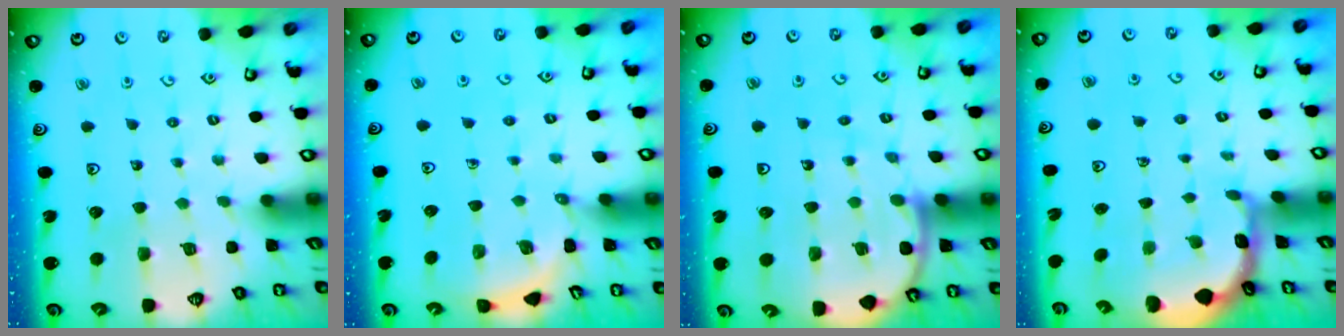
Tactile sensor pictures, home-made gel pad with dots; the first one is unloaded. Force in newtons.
{"total": 2.7, "press": 2.7, "slide": 0.2}
{"total": 8.9, "press": 8.8, "slide": 1.1}
{"total": 1.8, "press": 1.8, "slide": 0.2}